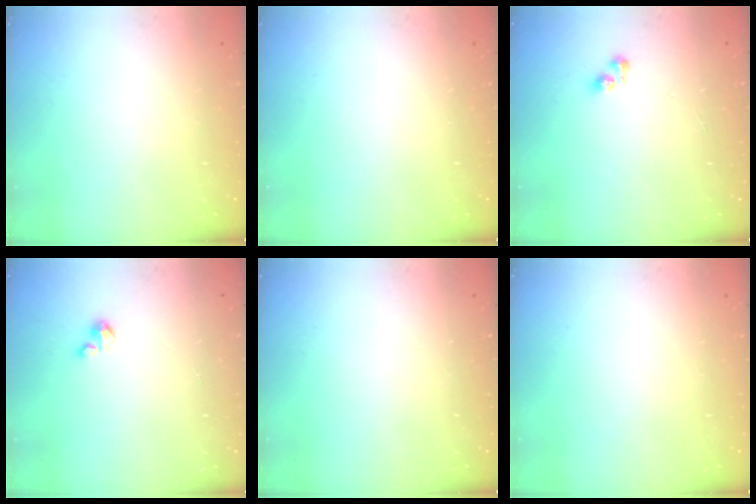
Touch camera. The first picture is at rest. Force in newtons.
{"total": 0.0}
{"total": 3.6, "press": 3.6, "slide": 0.5}
{"total": 1.2, "press": 1.2, "slide": 0.2}
{"total": 0.0}
{"total": 0.0}